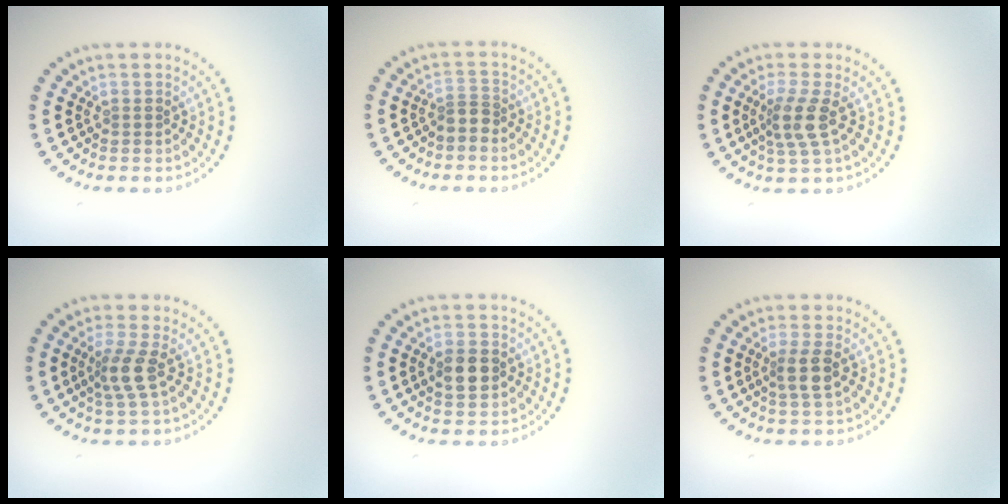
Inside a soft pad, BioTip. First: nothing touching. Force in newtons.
{"total": 1.8, "press": 1.2, "slide": 1.3}
{"total": 2.8, "press": 2.2, "slide": 1.8}
{"total": 2.7, "press": 2.1, "slide": 1.8}
{"total": 3.3, "press": 3.3, "slide": 0.2}
{"total": 2.3, "press": 2.1, "slide": 1.1}